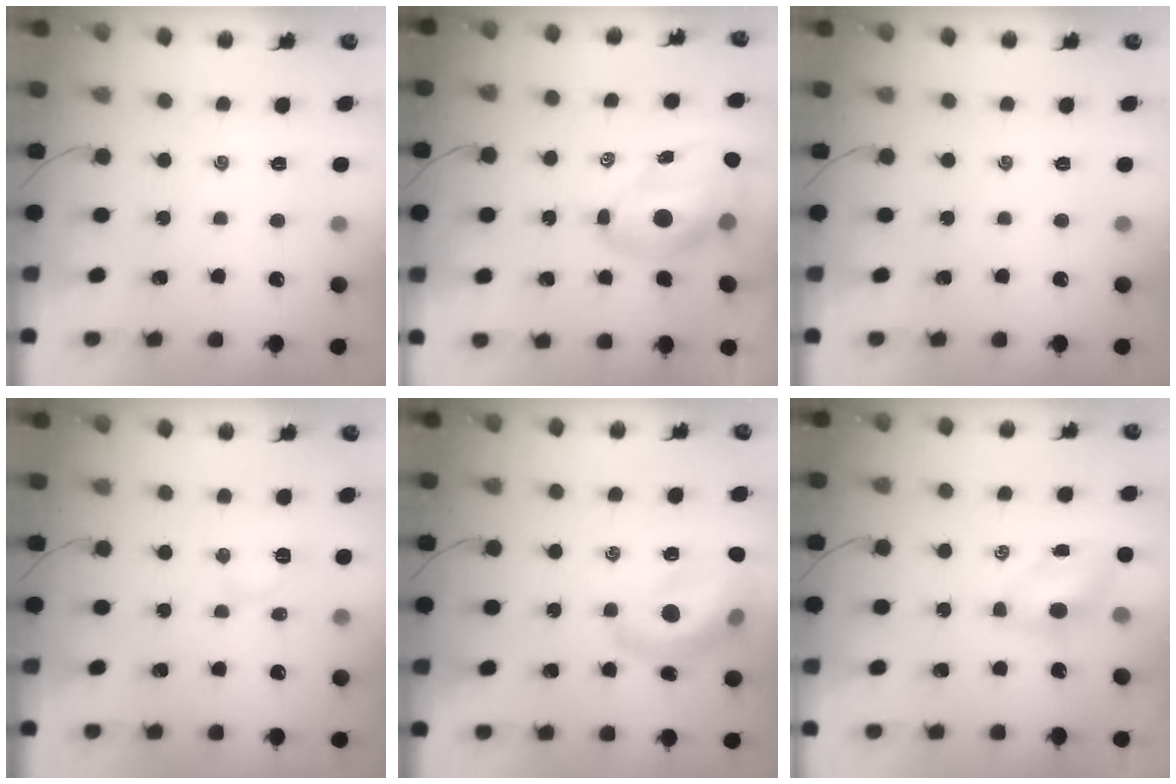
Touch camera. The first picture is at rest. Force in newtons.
{"total": 10.8, "press": 10.4, "slide": 3.2}
{"total": 0.0}
{"total": 4.2, "press": 4.0, "slide": 1.1}
{"total": 15.1, "press": 14.8, "slide": 2.9}
{"total": 4.7, "press": 4.6, "slide": 0.6}